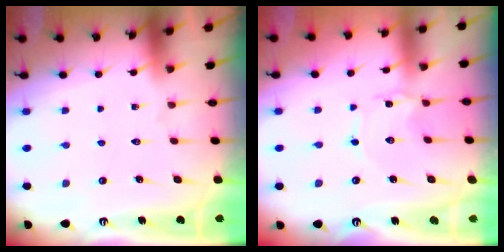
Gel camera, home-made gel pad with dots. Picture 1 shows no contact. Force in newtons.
{"total": 0.6, "press": 0.6, "slide": 0.1}